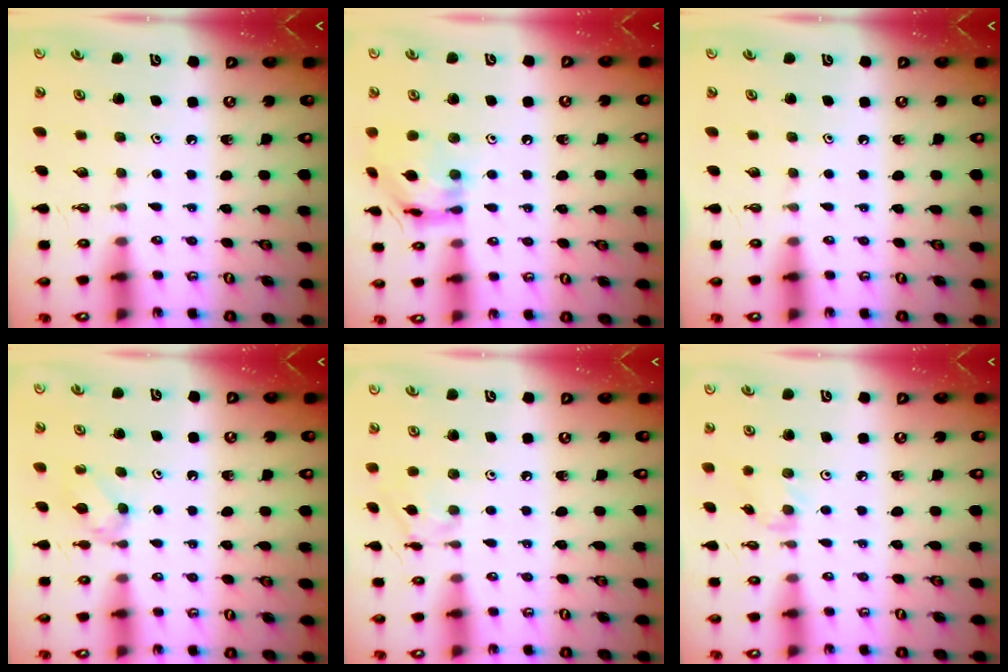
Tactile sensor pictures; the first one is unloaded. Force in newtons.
{"total": 12.9, "press": 12.9, "slide": 1.1}
{"total": 0.0}
{"total": 3.1, "press": 3.0, "slide": 0.7}
{"total": 5.1, "press": 5.0, "slide": 0.5}
{"total": 1.9, "press": 1.9, "slide": 0.4}